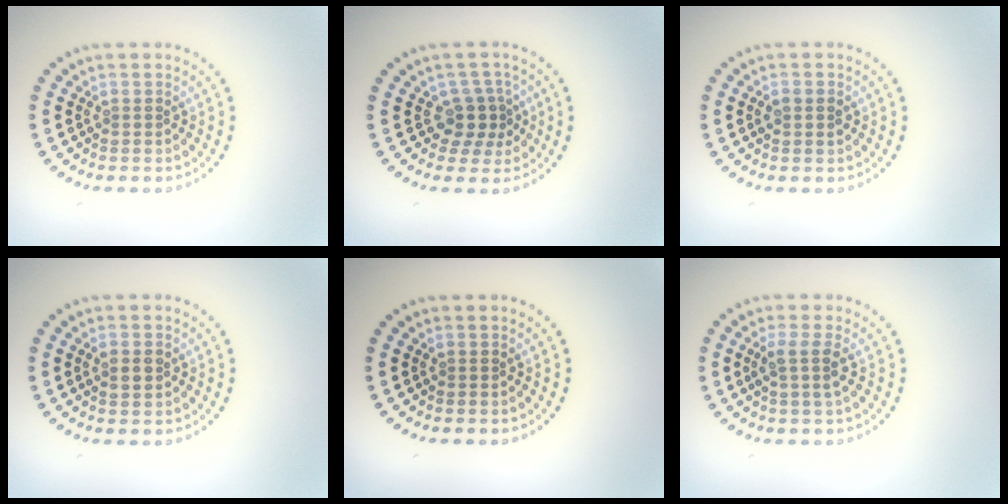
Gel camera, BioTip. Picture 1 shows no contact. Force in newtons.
{"total": 2.6, "press": 2.0, "slide": 1.7}
{"total": 1.3, "press": 1.3, "slide": 0.1}
{"total": 1.4, "press": 1.4, "slide": 0.2}
{"total": 0.0}
{"total": 2.0, "press": 1.6, "slide": 1.2}